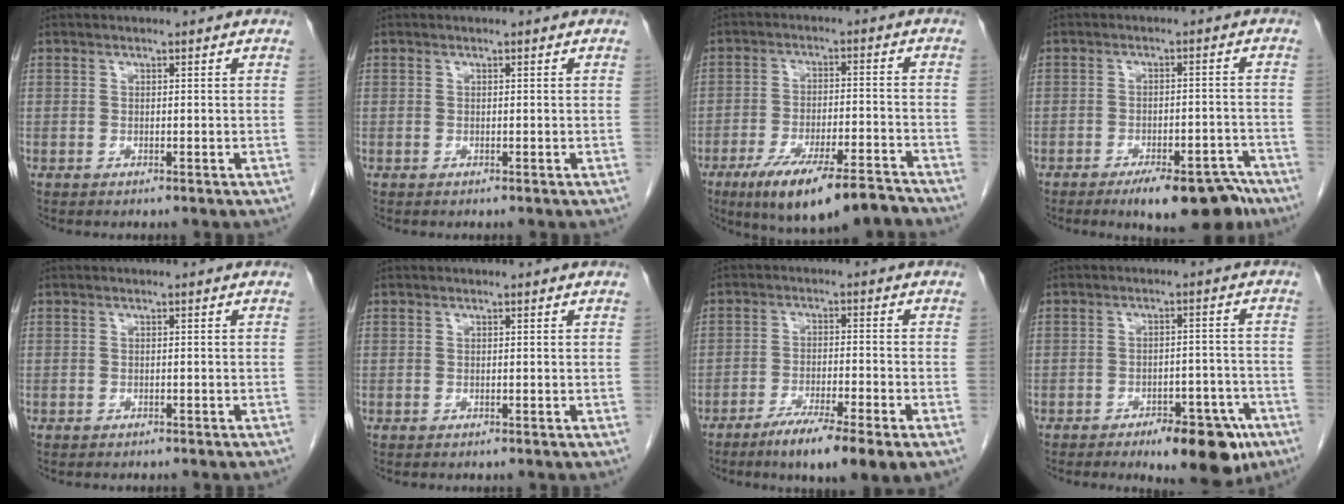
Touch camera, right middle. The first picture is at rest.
{"total": 0.0}
{"total": 14.1, "force": [-10.8, 2.5, 8.7], "torque": [-0.130, -0.003, -0.172]}
{"total": 10.1, "force": [-7.7, 3.1, 5.8], "torque": [-0.062, 0.011, -0.111]}
{"total": 1.5, "force": [-1.3, 0.4, 0.7], "torque": [-0.016, -0.003, -0.014]}
{"total": 0.0}
{"total": 9.2, "force": [-5.9, 0.0, 7.1], "torque": [-0.114, -0.020, -0.096]}
{"total": 10.2, "force": [-6.5, 3.5, 7.0], "torque": [-0.078, 0.006, -0.088]}